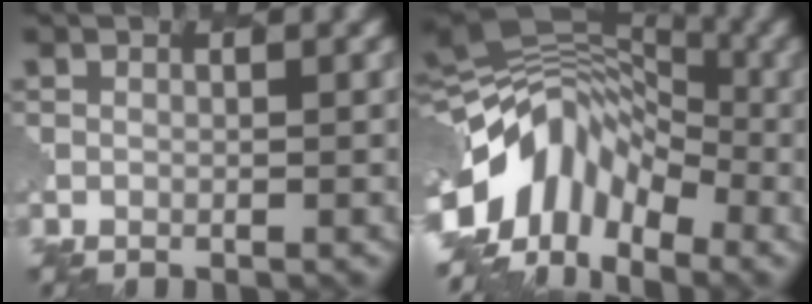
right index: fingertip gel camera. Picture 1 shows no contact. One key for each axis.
{"total": 12.2, "fx": -4.4, "fy": 8.0, "fz": 8.1, "tx": -0.139, "ty": 0.009, "tz": -0.093}